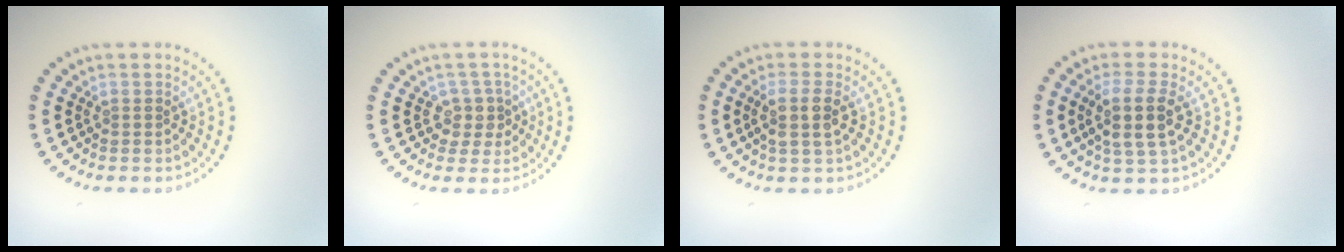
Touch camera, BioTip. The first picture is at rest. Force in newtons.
{"total": 2.2, "press": 1.9, "slide": 1.1}
{"total": 2.6, "press": 2.2, "slide": 1.4}
{"total": 3.6, "press": 3.2, "slide": 1.7}